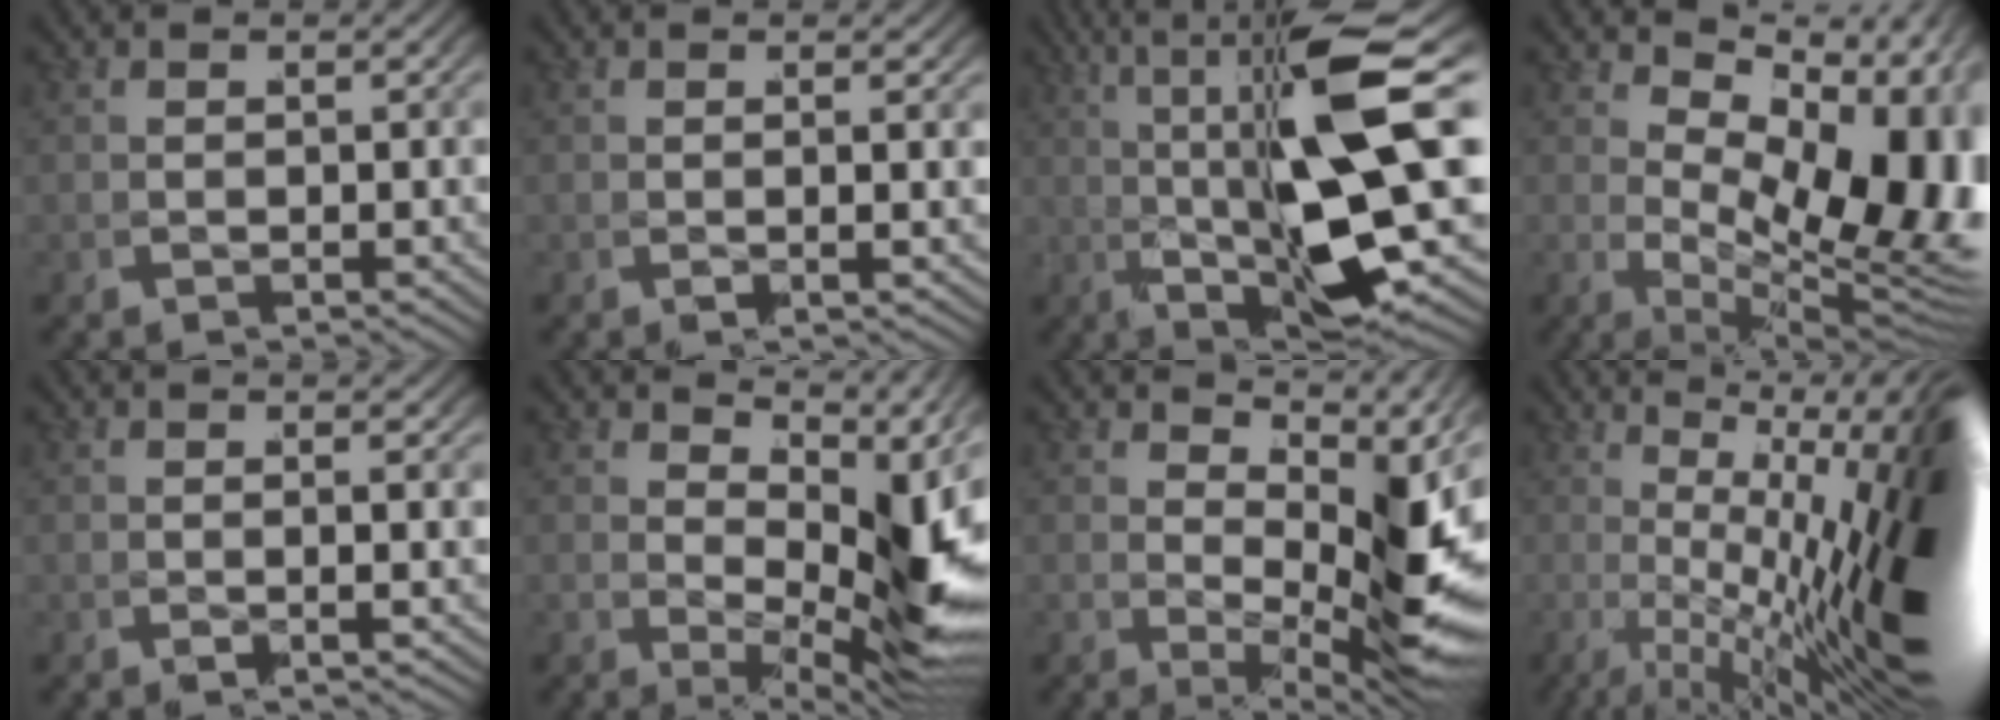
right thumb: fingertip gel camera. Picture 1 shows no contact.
{"total": 1.2, "force": [0.6, -0.5, 0.9], "torque": [-0.018, 0.003, 0.006]}
{"total": 11.5, "force": [0.5, 3.6, 11.0], "torque": [-0.177, -0.008, 0.012]}
{"total": 15.2, "force": [0.8, 9.0, 12.2], "torque": [-0.187, -0.045, 0.035]}
{"total": 1.4, "force": [0.6, -0.4, 1.2], "torque": [-0.020, 0.004, 0.006]}
{"total": 7.9, "force": [1.5, 3.1, 7.1], "torque": [-0.093, -0.013, 0.038]}
{"total": 8.0, "force": [1.5, 3.0, 7.2], "torque": [-0.096, -0.014, 0.036]}
{"total": 16.9, "force": [-0.9, 8.2, 14.7], "torque": [-0.177, -0.025, -0.012]}